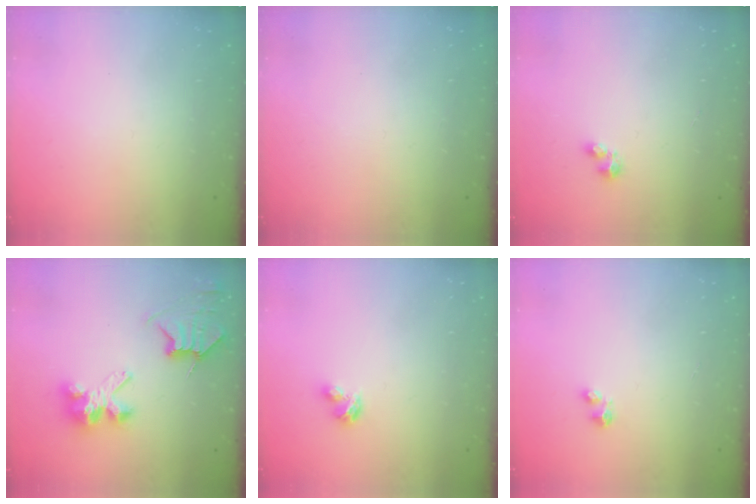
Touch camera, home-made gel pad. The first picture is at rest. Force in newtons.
{"total": 0.0}
{"total": 3.0, "press": 3.0, "slide": 0.4}
{"total": 8.6, "press": 8.5, "slide": 1.1}
{"total": 2.9, "press": 2.8, "slide": 0.5}
{"total": 2.8, "press": 2.8, "slide": 0.4}